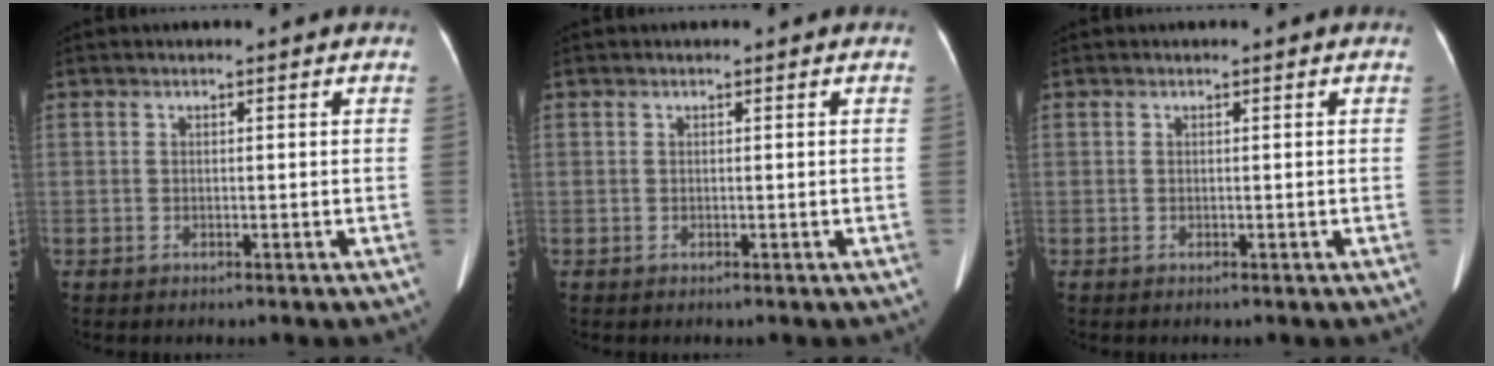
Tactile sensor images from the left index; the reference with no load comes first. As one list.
[{"total": 0.0}, {"total": 0.0}]